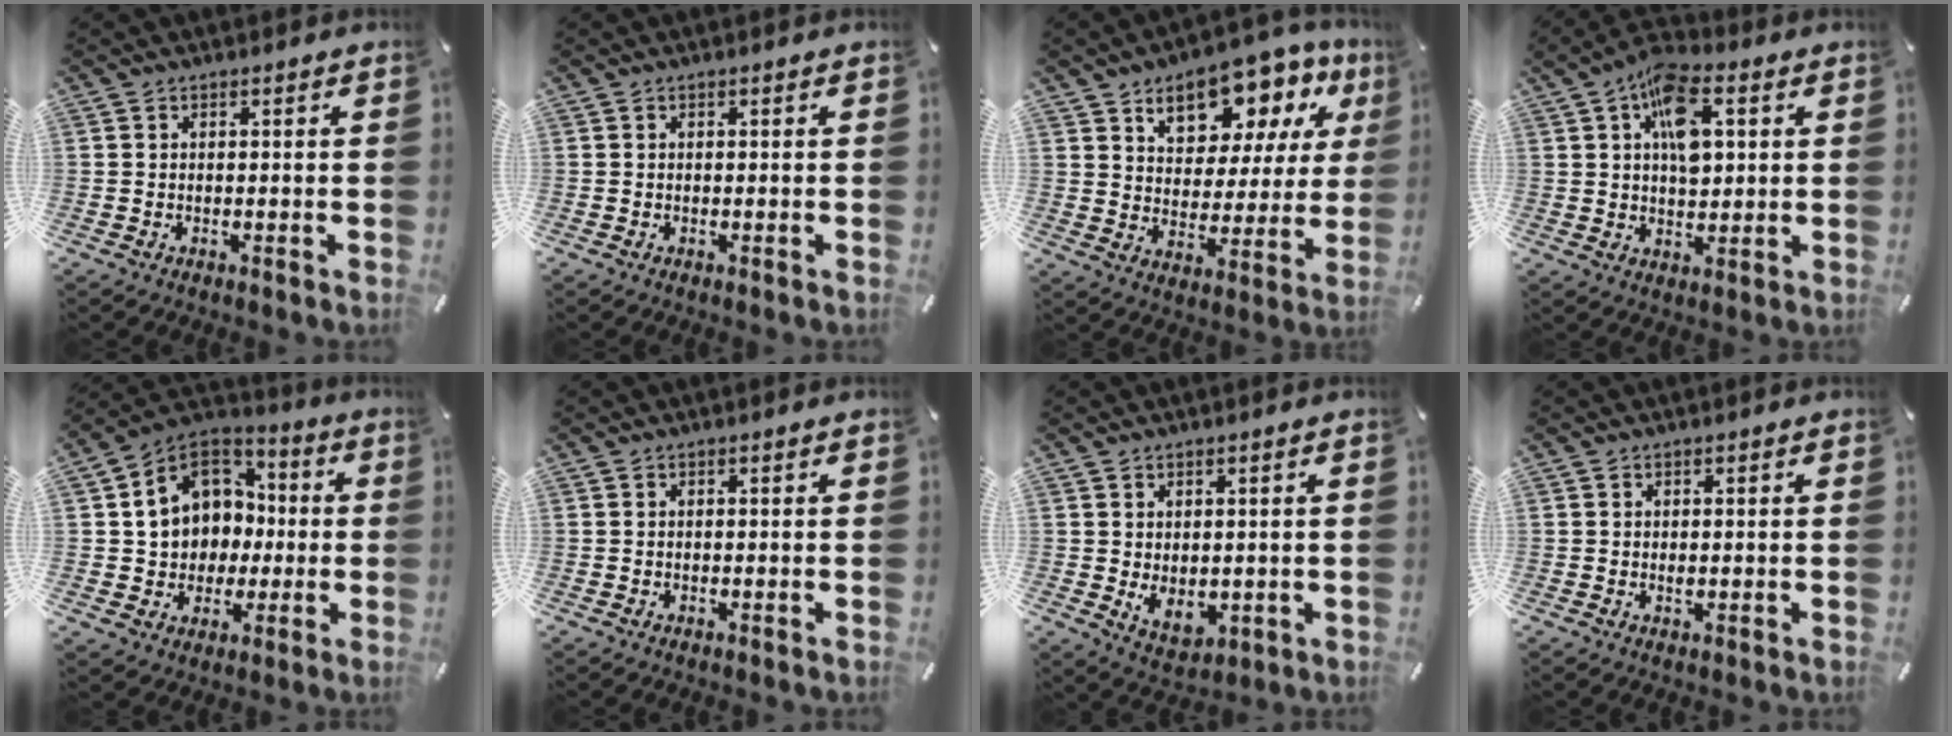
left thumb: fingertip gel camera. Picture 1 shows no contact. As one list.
[{"total": 0.0}, {"total": 14.0, "force": [9.9, 7.8, 6.2], "torque": [-0.100, -0.065, 0.172]}, {"total": 11.7, "force": [3.4, 7.2, 8.6], "torque": [-0.129, 0.004, 0.062]}, {"total": 12.5, "force": [0.5, 11.7, 4.5], "torque": [-0.095, 0.003, 0.018]}, {"total": 0.0}, {"total": 4.8, "force": [0.9, 3.8, 2.8], "torque": [-0.050, -0.007, 0.016]}, {"total": 0.7, "force": [0.1, 0.5, 0.5], "torque": [-0.011, 0.000, 0.002]}]